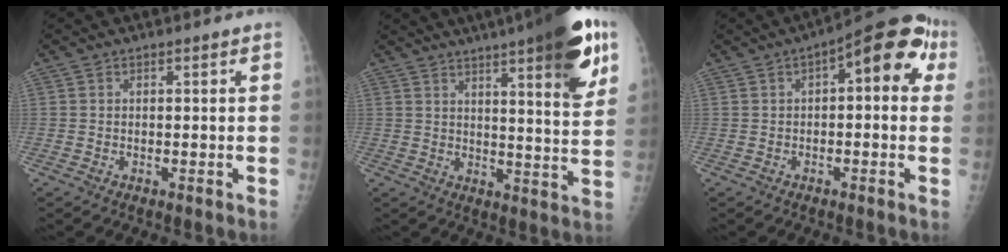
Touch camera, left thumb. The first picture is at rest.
{"total": 19.4, "force": [10.5, 3.8, 15.8], "torque": [-0.194, -0.034, 0.141]}
{"total": 12.5, "force": [3.2, 5.2, 10.9], "torque": [-0.114, 0.033, 0.031]}